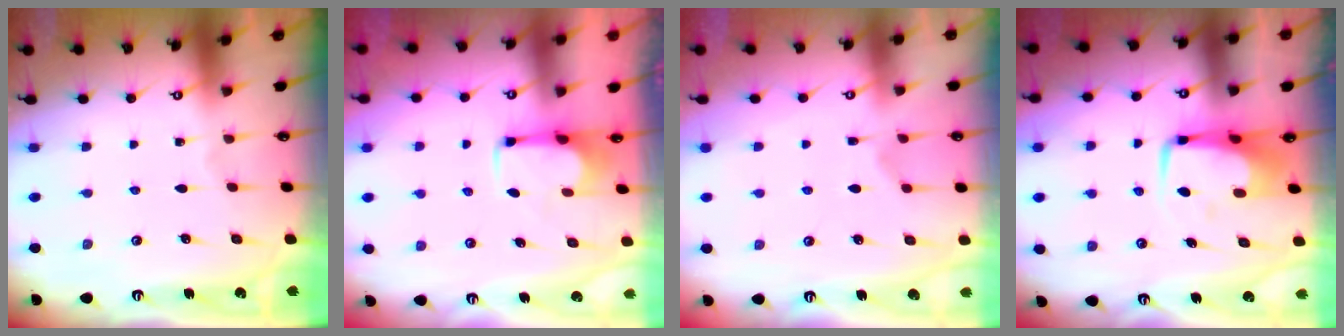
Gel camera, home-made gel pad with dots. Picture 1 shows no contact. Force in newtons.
{"total": 2.5, "press": 2.4, "slide": 0.8}
{"total": 2.5, "press": 2.2, "slide": 1.2}
{"total": 7.5, "press": 7.3, "slide": 1.5}